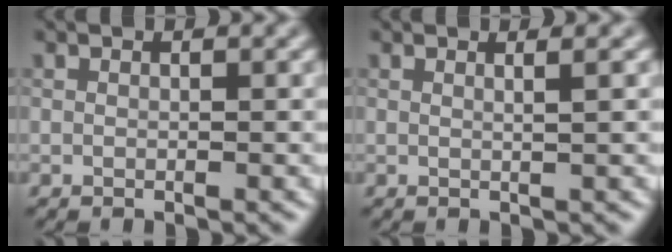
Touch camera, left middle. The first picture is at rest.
{"total": 1.6, "force": [0.6, 0.7, 1.3], "torque": [-0.012, 0.003, -0.005]}